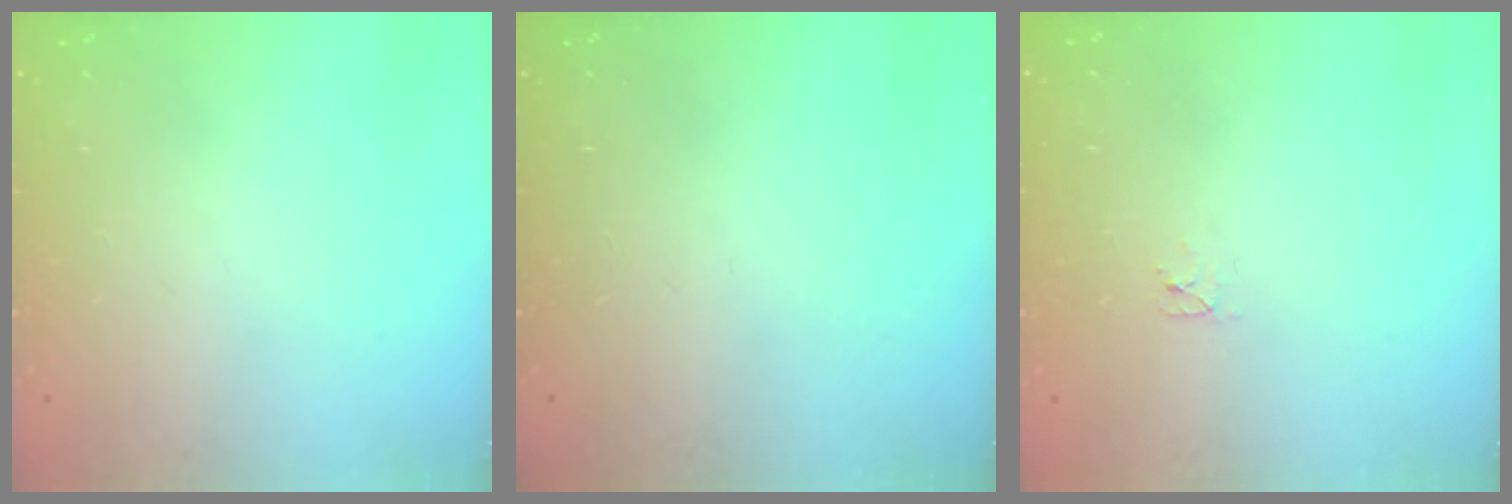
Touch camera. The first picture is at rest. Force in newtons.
{"total": 0.0}
{"total": 2.4, "press": 2.4, "slide": 0.3}